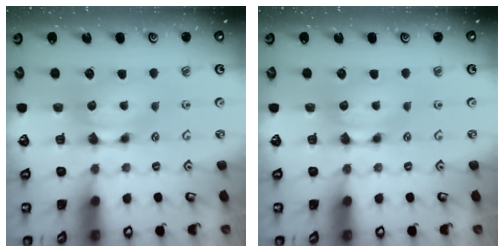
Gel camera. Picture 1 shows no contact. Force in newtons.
{"total": 0.0}